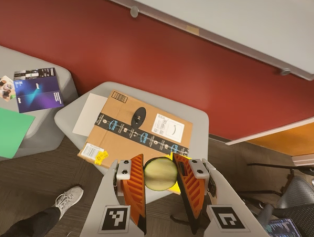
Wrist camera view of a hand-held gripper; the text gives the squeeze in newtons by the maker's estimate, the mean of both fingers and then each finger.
{"total": 9.9, "left": 10.2, "right": 9.6}